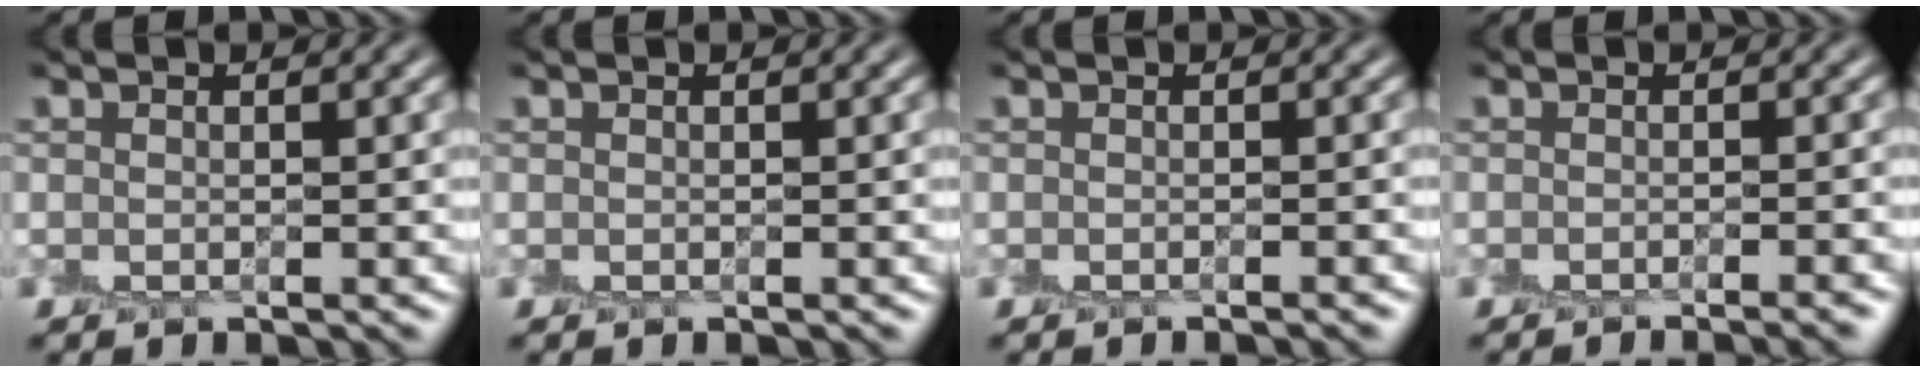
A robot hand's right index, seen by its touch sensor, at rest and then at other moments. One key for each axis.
{"total": 0.0}
{"total": 0.8, "fx": -0.7, "fy": -0.4, "fz": 0.0, "tx": 0.001, "ty": -0.007, "tz": -0.012}
{"total": 2.1, "fx": -1.8, "fy": 0.0, "fz": 1.2, "tx": -0.001, "ty": -0.005, "tz": -0.024}